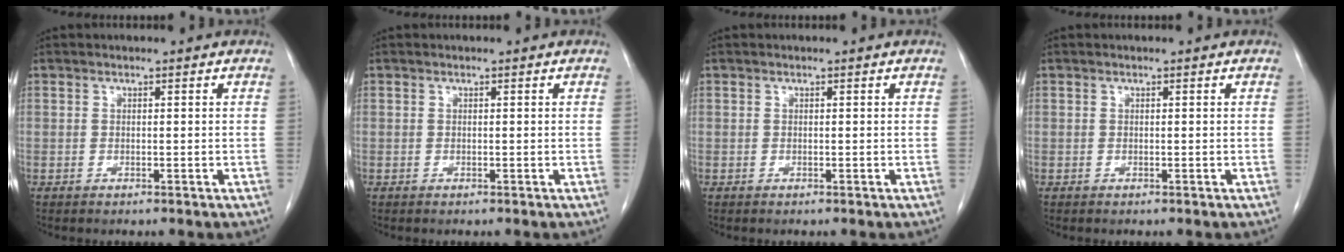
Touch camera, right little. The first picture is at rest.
{"total": 0.0}
{"total": 0.0}
{"total": 0.0}